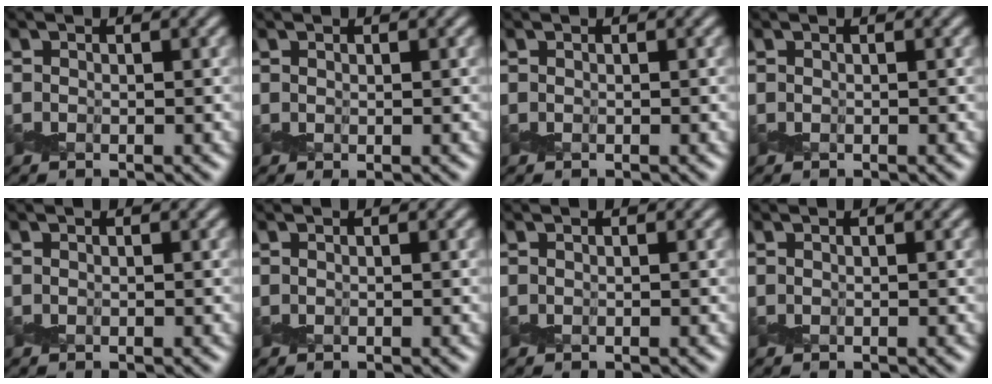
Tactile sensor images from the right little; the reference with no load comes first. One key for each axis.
{"total": 0.6, "fx": 0.3, "fy": 0.2, "fz": 0.5, "tx": -0.011, "ty": -0.003, "tz": 0.008}
{"total": 0.0}
{"total": 0.0}
{"total": 0.0}
{"total": 0.0}
{"total": 0.0}
{"total": 0.0}